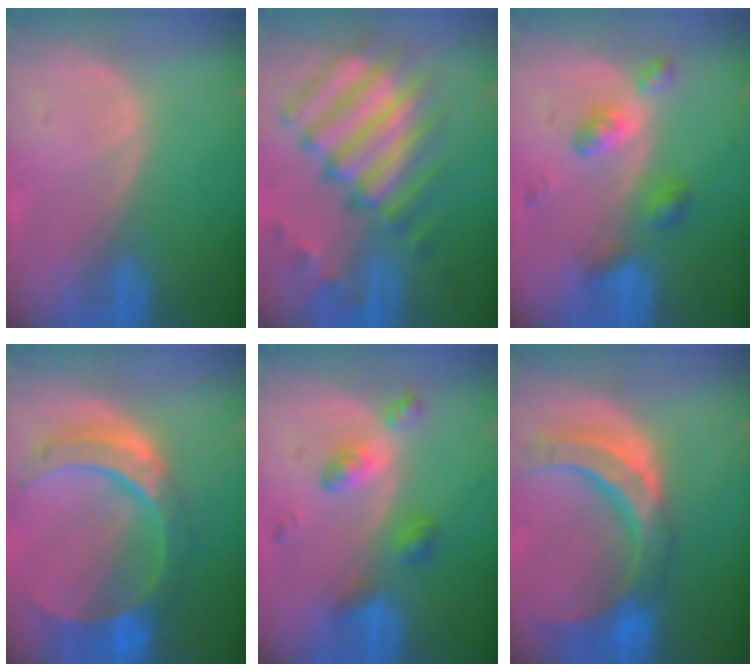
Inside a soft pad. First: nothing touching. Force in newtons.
{"total": 12.2, "press": 10.5, "slide": 6.1}
{"total": 4.9, "press": 4.9, "slide": 0.2}
{"total": 11.1, "press": 9.2, "slide": 6.1}
{"total": 4.9, "press": 4.9, "slide": 0.2}
{"total": 11.2, "press": 9.5, "slide": 5.9}